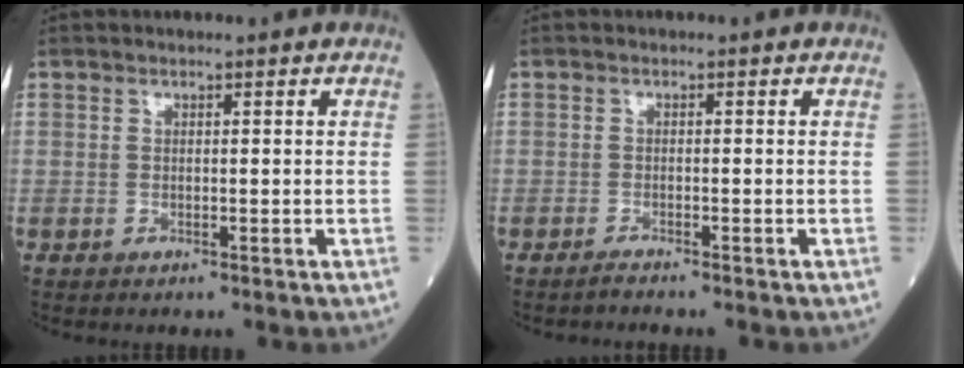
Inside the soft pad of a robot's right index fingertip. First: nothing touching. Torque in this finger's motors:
{"motor_torque": [-0.09, -0.17, 0.06, 0.02]}